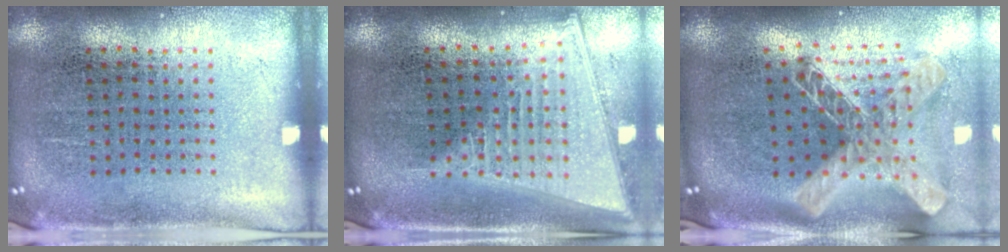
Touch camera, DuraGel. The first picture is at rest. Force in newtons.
{"total": 2.1, "press": 1.8, "slide": 1.1}
{"total": 2.4, "press": 1.8, "slide": 1.6}